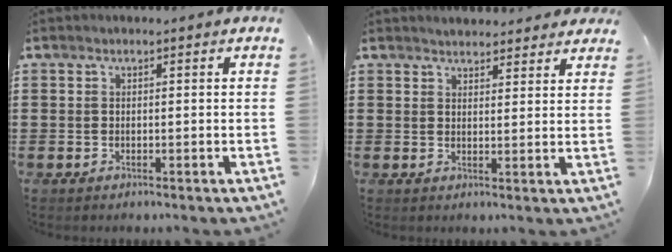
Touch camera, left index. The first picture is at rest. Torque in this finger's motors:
{"motor_torque": [1.09, -1.05, 0.20, 0.04]}